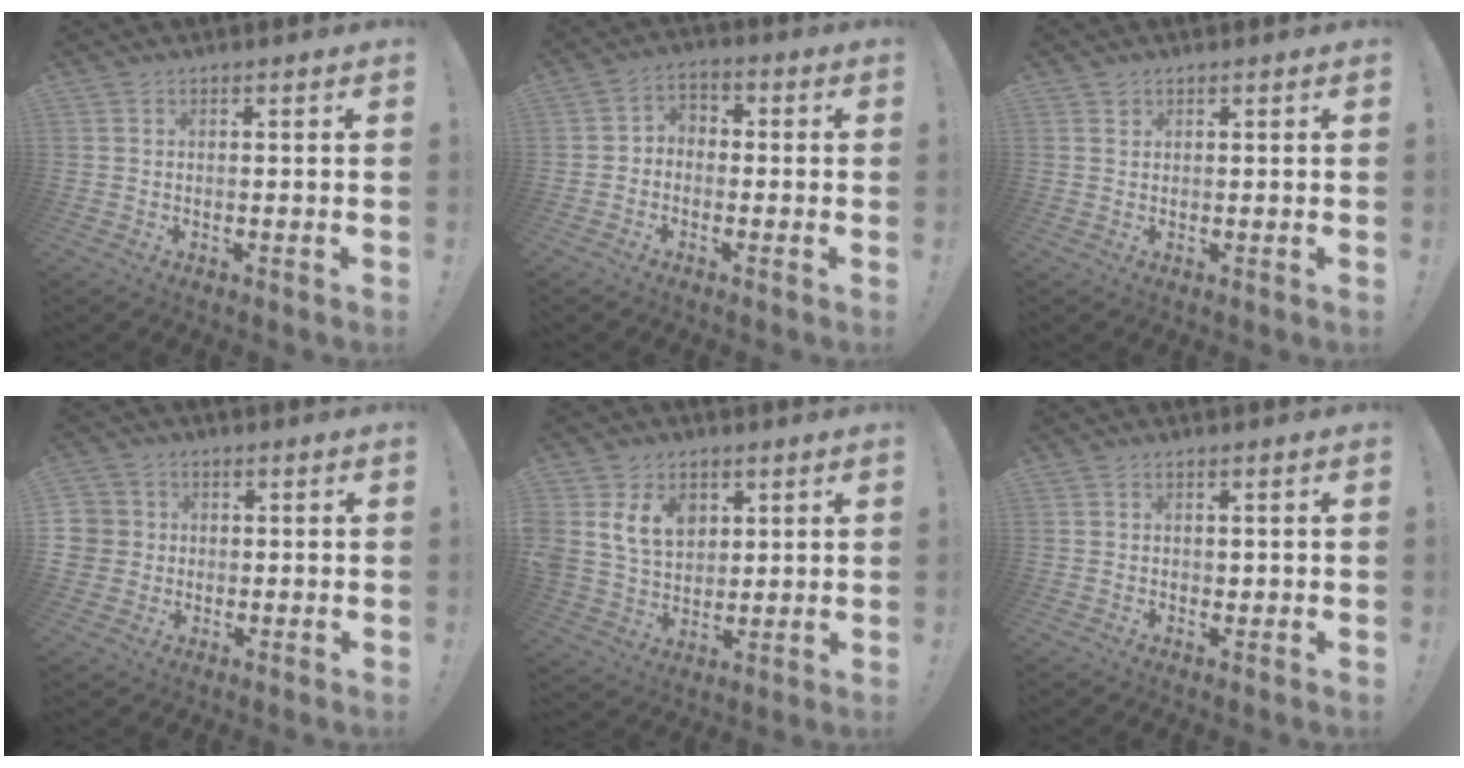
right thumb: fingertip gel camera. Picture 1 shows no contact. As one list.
[{"total": 4.2, "force": [-2.1, 3.4, 1.4], "torque": [-0.021, 0.021, -0.037]}, {"total": 1.0, "force": [0.7, 0.6, 0.2], "torque": [-0.004, -0.001, 0.014]}, {"total": 6.0, "force": [0.1, 5.9, 1.2], "torque": [-0.033, 0.004, 0.004]}, {"total": 12.9, "force": [5.3, 9.7, 6.6], "torque": [-0.126, -0.014, 0.108]}, {"total": 0.8, "force": [0.4, 0.7, 0.2], "torque": [0.005, -0.002, 0.006]}]